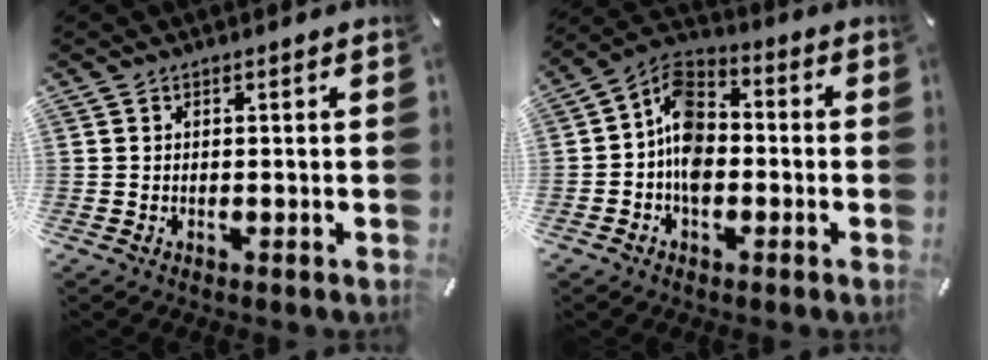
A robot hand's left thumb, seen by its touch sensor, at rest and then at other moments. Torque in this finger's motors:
{"motor_torque": [-0.01, 0.88, 0.89, -0.03, 0.38]}